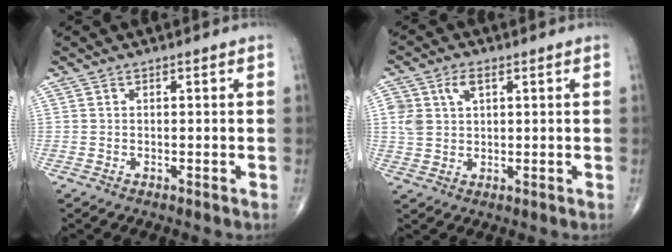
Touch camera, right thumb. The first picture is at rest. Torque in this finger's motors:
{"motor_torque": [-0.66, 0.52, 0.52, 0.43, 0.07]}